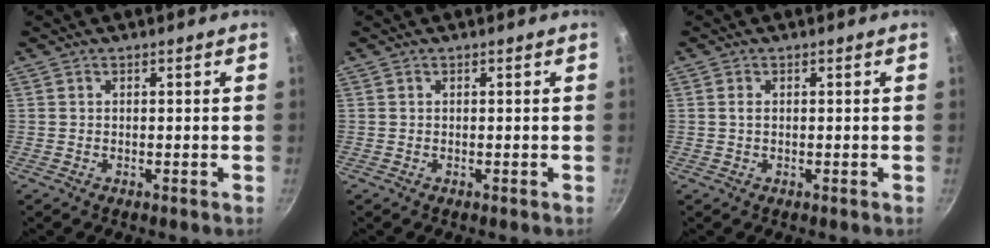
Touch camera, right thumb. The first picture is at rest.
{"total": 0.0}
{"total": 1.0, "force": [0.2, 0.5, 0.8], "torque": [-0.015, 0.001, 0.003]}